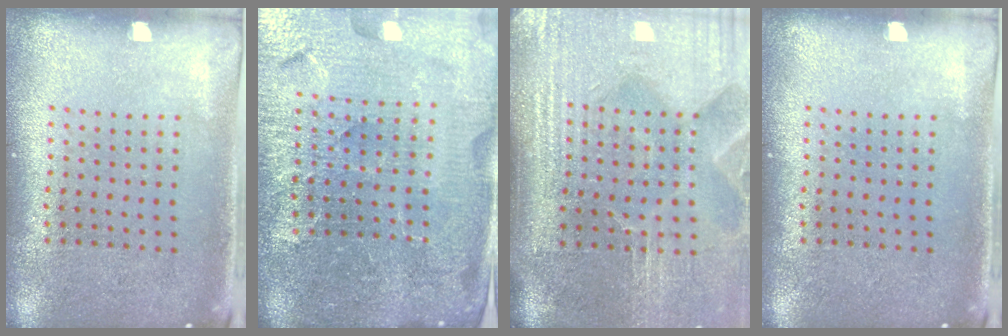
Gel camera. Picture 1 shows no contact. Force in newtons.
{"total": 5.5, "press": 5.1, "slide": 2.3}
{"total": 4.9, "press": 4.2, "slide": 2.6}
{"total": 0.0}